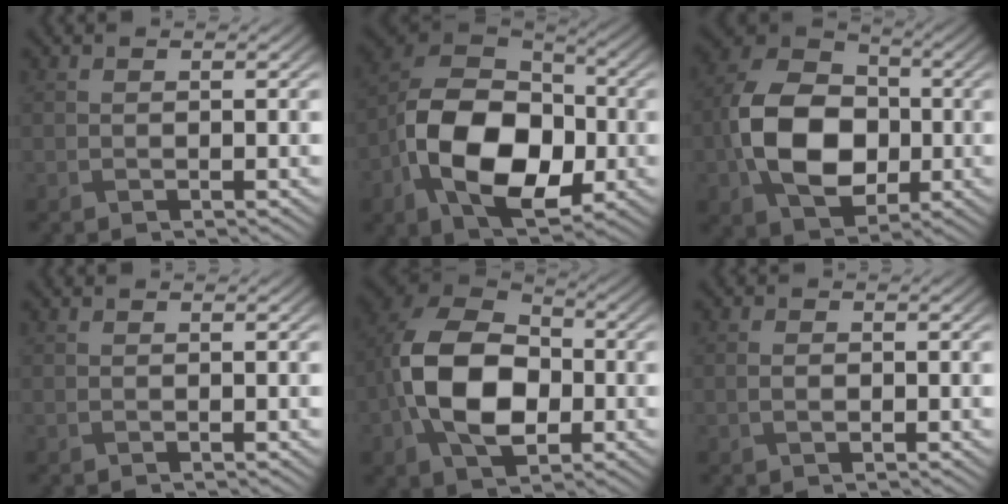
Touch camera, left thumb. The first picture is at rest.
{"total": 15.5, "force": [-4.3, 10.1, 10.9], "torque": [-0.216, -0.020, -0.087]}
{"total": 12.5, "force": [-1.9, 9.0, 8.5], "torque": [-0.181, 0.001, -0.040]}
{"total": 0.0}
{"total": 13.6, "force": [-2.4, 9.0, 9.9], "torque": [-0.217, -0.005, -0.052]}
{"total": 1.3, "force": [-0.1, 0.8, 1.0], "torque": [-0.022, 0.000, 0.000]}